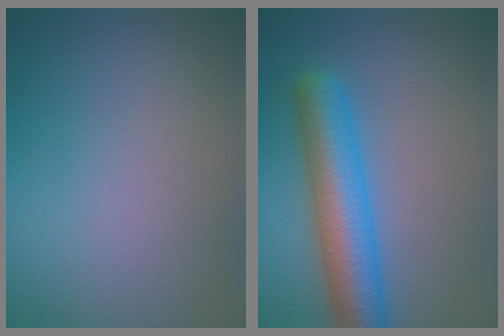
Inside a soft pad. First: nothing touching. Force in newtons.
{"total": 7.0, "press": 7.0, "slide": 0.2}